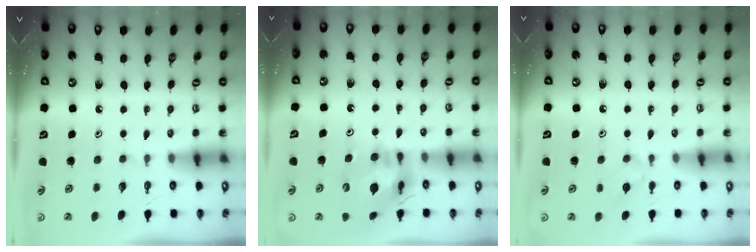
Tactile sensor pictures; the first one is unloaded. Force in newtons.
{"total": 12.1, "press": 12.0, "slide": 1.4}
{"total": 2.2, "press": 2.1, "slide": 0.6}